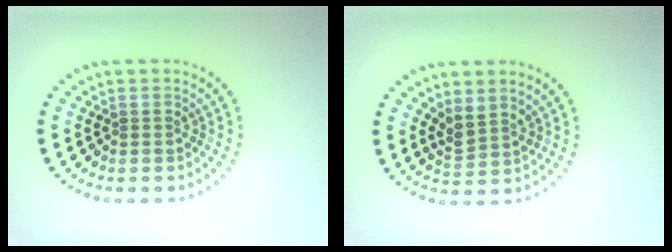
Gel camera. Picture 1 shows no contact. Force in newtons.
{"total": 2.2, "press": 1.7, "slide": 1.4}